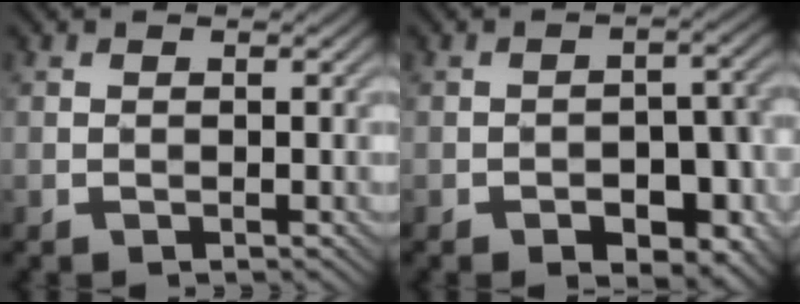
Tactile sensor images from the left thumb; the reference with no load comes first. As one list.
[{"total": 7.5, "force": [-3.9, 3.8, 5.2], "torque": [-0.070, 0.004, -0.049]}]